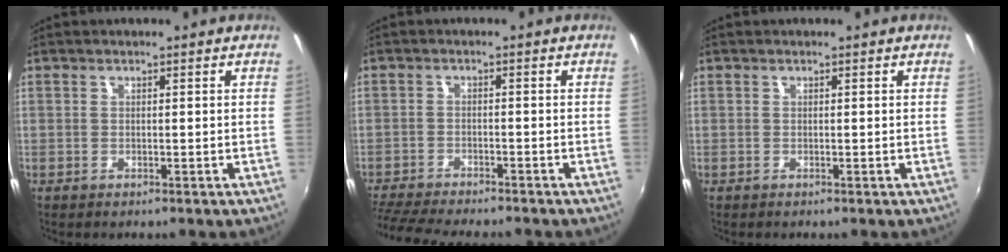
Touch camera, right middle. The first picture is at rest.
{"total": 11.5, "force": [-10.4, 1.6, 4.7], "torque": [-0.120, -0.023, -0.172]}
{"total": 0.0}